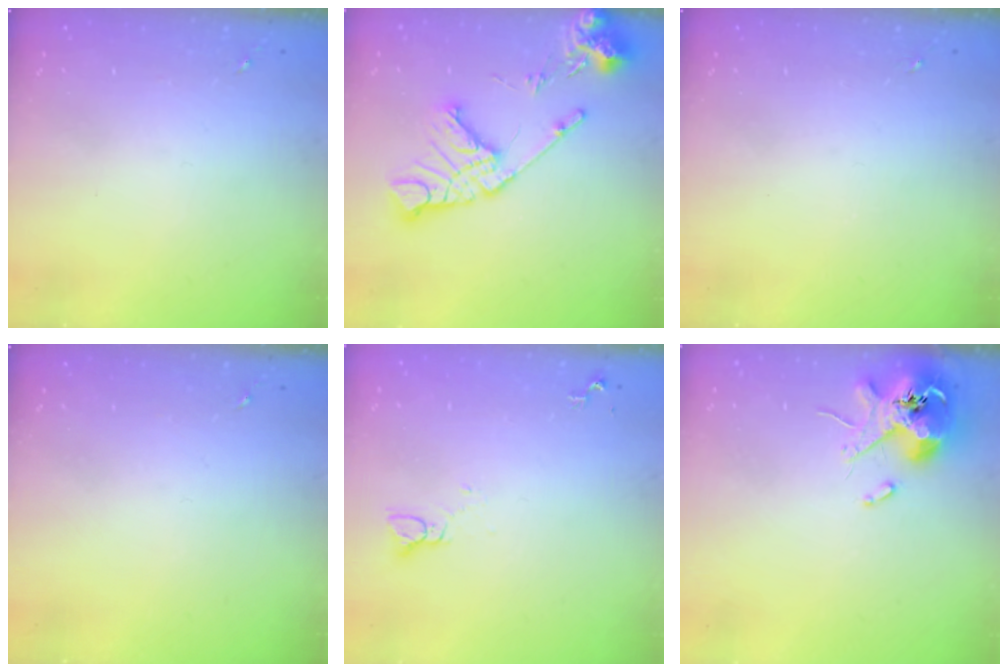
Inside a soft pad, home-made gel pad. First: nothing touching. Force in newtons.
{"total": 18.0, "press": 17.8, "slide": 2.2}
{"total": 0.0}
{"total": 0.0}
{"total": 2.7, "press": 2.7, "slide": 0.2}
{"total": 11.5, "press": 11.3, "slide": 1.8}